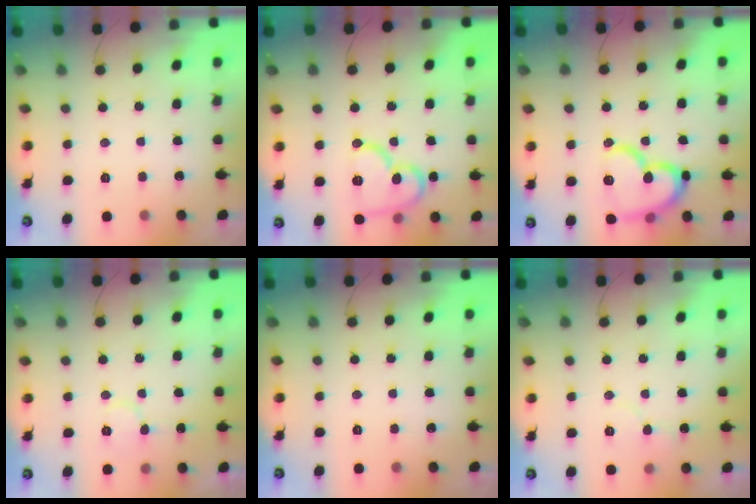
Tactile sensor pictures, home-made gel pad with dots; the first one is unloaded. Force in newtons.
{"total": 14.0, "press": 13.9, "slide": 1.7}
{"total": 16.5, "press": 16.4, "slide": 1.8}
{"total": 6.3, "press": 6.2, "slide": 0.6}
{"total": 0.0}
{"total": 5.7, "press": 5.7, "slide": 0.4}